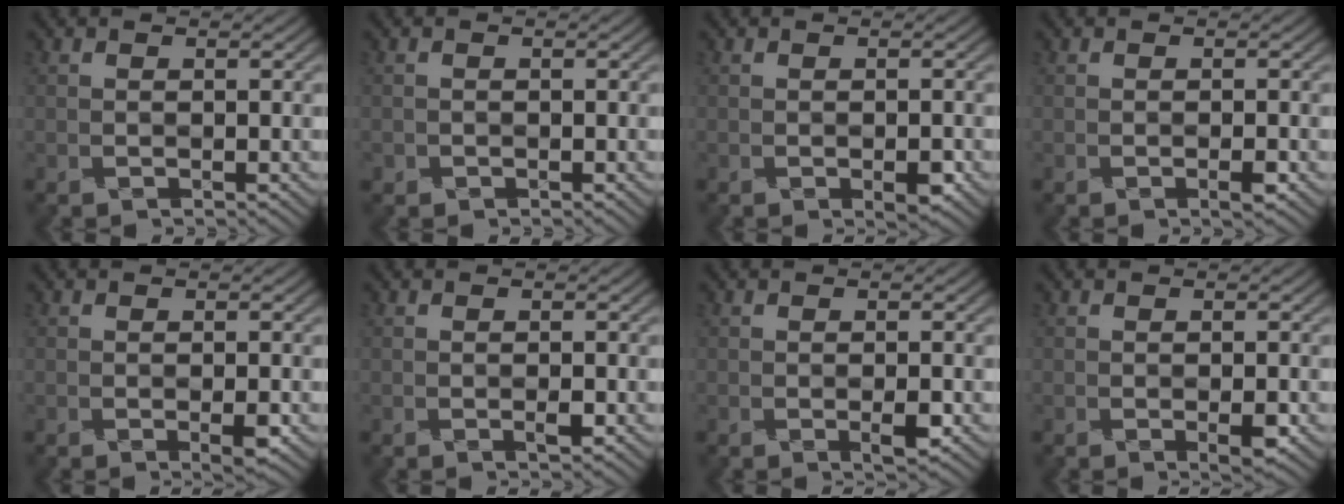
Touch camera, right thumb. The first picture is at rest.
{"total": 0.7, "force": [-0.1, 0.7, 0.1], "torque": [-0.004, 0.000, -0.001]}
{"total": 1.7, "force": [-0.8, 0.7, 1.4], "torque": [-0.024, -0.003, -0.012]}
{"total": 1.0, "force": [-0.5, 0.1, 0.8], "torque": [-0.013, 0.002, -0.010]}
{"total": 1.4, "force": [-0.5, 0.3, 1.3], "torque": [-0.024, 0.000, -0.008]}
{"total": 0.7, "force": [-0.3, 0.1, 0.7], "torque": [-0.014, 0.001, -0.006]}
{"total": 1.5, "force": [-0.5, 0.3, 1.3], "torque": [-0.026, -0.001, -0.008]}
{"total": 1.5, "force": [-0.6, 0.4, 1.4], "torque": [-0.025, -0.001, -0.009]}